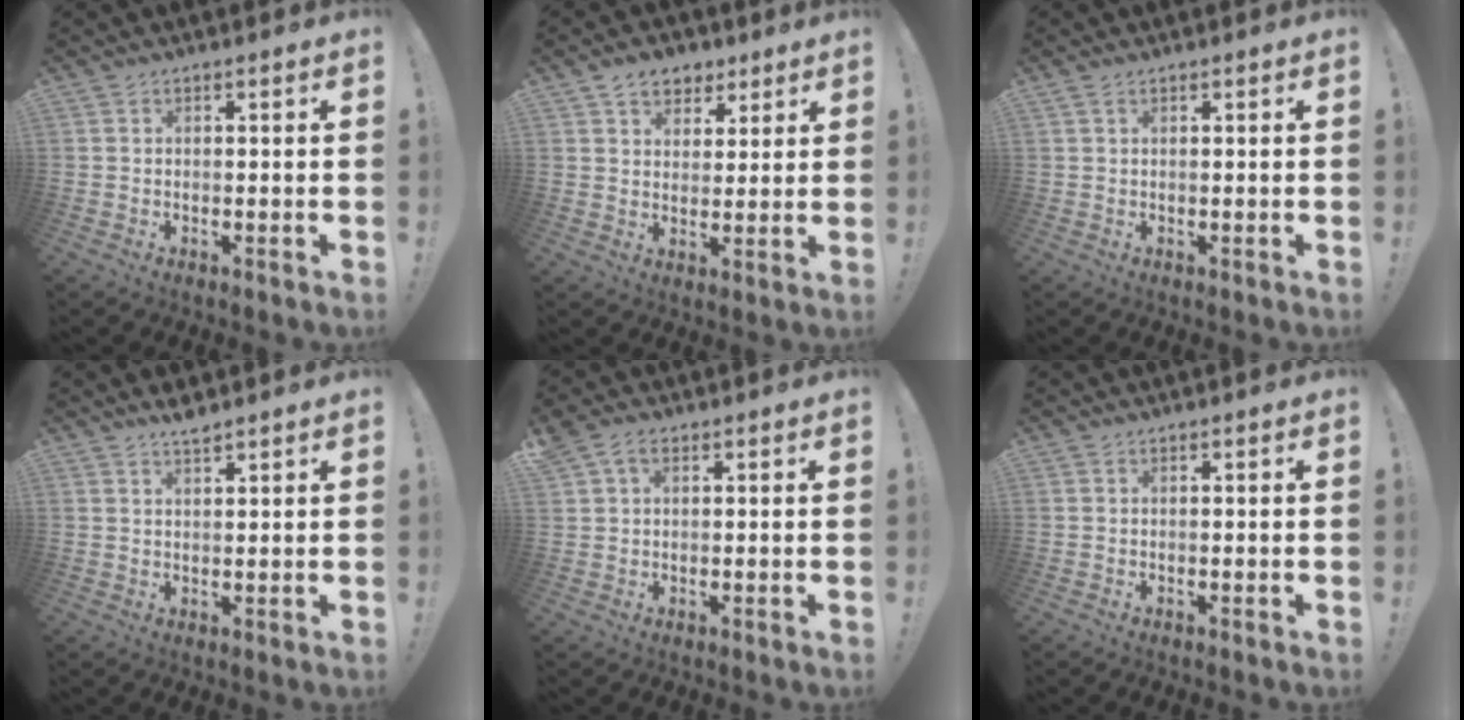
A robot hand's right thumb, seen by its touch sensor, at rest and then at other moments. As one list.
[{"total": 7.9, "force": [4.8, 5.8, 2.4], "torque": [-0.024, -0.027, 0.092]}, {"total": 1.3, "force": [0.9, 0.7, 0.6], "torque": [-0.008, 0.000, 0.016]}, {"total": 3.0, "force": [2.7, 0.3, 1.4], "torque": [-0.022, -0.019, 0.046]}, {"total": 3.9, "force": [1.7, 2.6, 2.4], "torque": [-0.043, 0.002, 0.033]}, {"total": 0.0}]